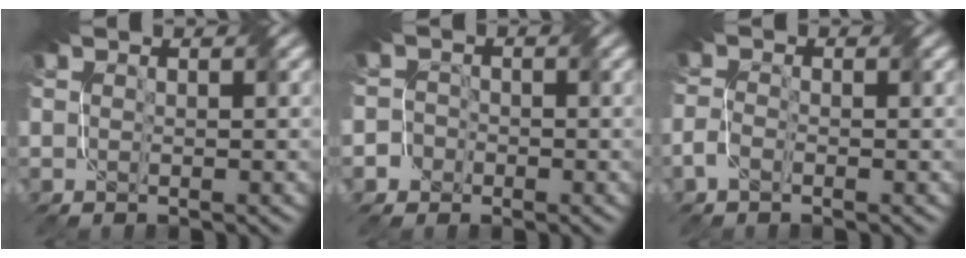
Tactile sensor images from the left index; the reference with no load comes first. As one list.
[{"total": 2.3, "force": [-1.7, 1.6, -0.2], "torque": [0.027, 0.009, -0.034]}, {"total": 1.6, "force": [-1.4, 0.3, 0.7], "torque": [-0.016, 0.005, -0.033]}]